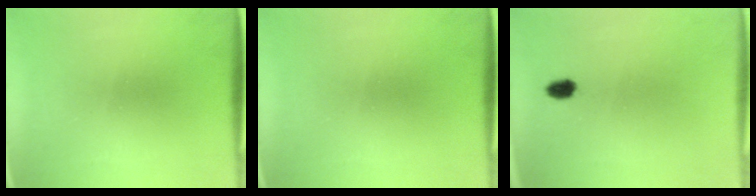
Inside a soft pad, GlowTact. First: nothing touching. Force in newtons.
{"total": 0.0}
{"total": 2.2}